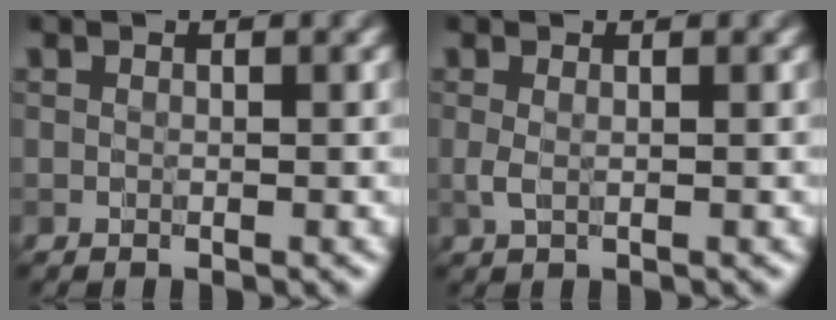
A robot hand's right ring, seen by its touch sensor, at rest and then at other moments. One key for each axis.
{"total": 0.7, "fx": 0.1, "fy": 0.1, "fz": 0.7, "tx": -0.015, "ty": -0.003, "tz": 0.002}